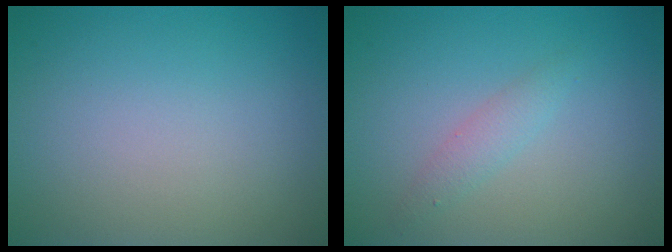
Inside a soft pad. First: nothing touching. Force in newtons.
{"total": 1.5, "press": 1.5, "slide": 0.0}